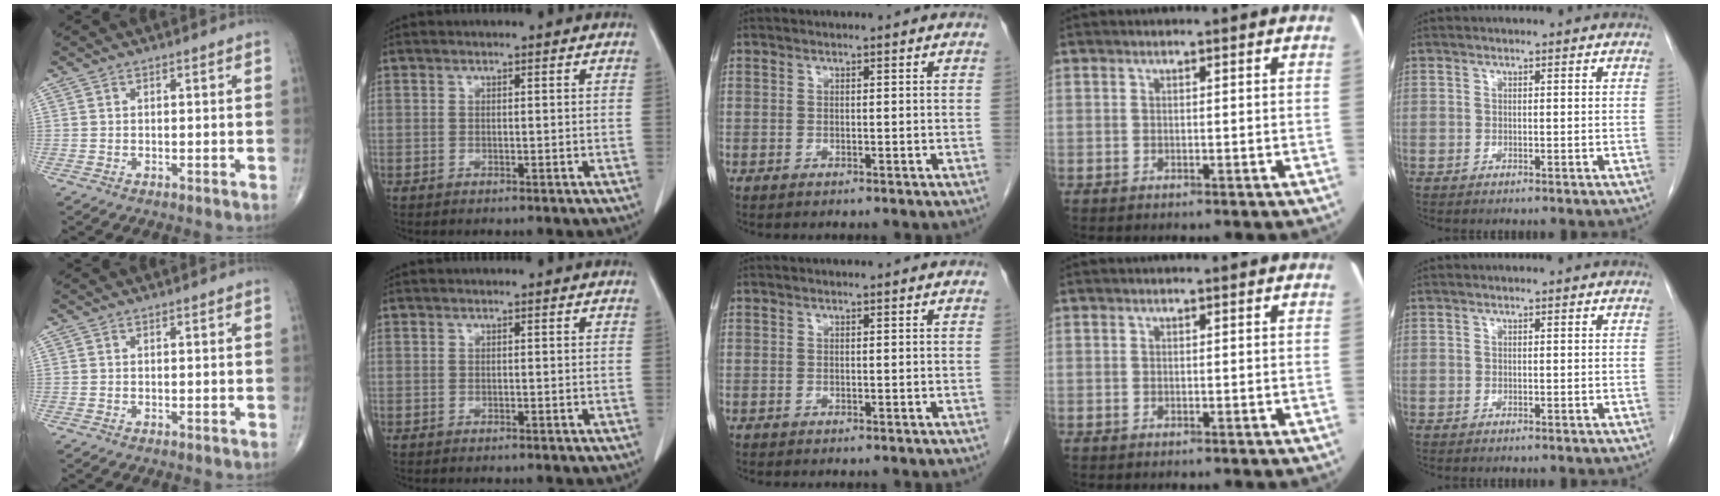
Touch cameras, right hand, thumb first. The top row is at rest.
{}